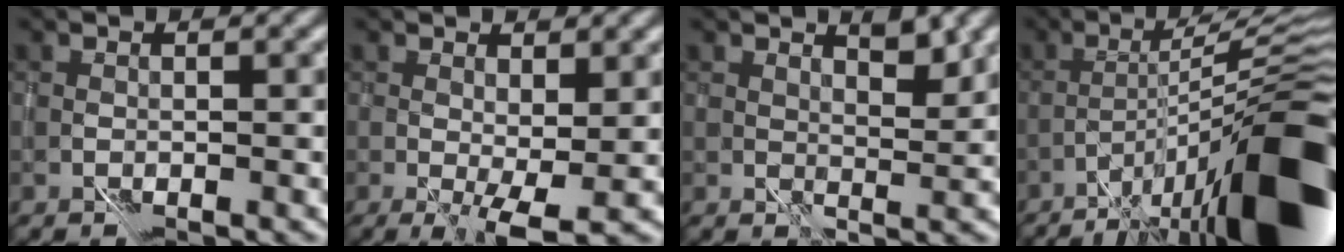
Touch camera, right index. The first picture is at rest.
{"total": 2.6, "force": [0.7, 0.2, 2.5], "torque": [-0.048, -0.003, 0.017]}
{"total": 2.9, "force": [2.8, 0.1, 0.8], "torque": [-0.011, 0.003, 0.050]}
{"total": 13.6, "force": [-6.5, 2.2, 11.8], "torque": [-0.176, 0.026, -0.091]}